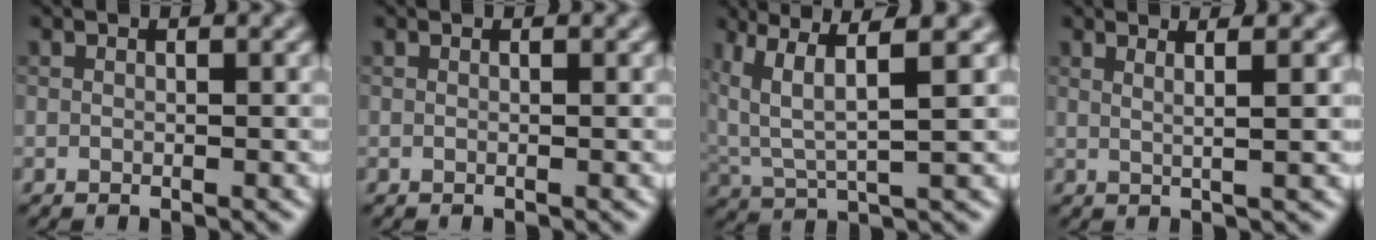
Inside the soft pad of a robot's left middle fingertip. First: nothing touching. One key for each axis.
{"total": 0.6, "fx": 0.2, "fy": 0.3, "fz": 0.5, "tx": -0.002, "ty": 0.000, "tz": -0.004}
{"total": 5.3, "fx": 2.5, "fy": 1.1, "fz": 4.5, "tx": -0.104, "ty": 0.004, "tz": 0.063}
{"total": 2.6, "fx": 1.2, "fy": 0.8, "fz": 2.3, "tx": -0.030, "ty": 0.013, "tz": -0.004}